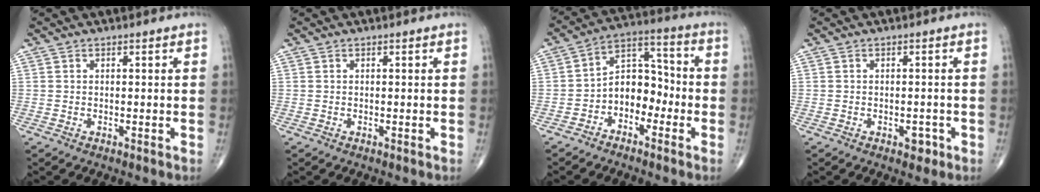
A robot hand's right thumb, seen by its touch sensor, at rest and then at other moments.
{"total": 0.0}
{"total": 9.1, "force": [-3.1, 6.4, 5.6], "torque": [-0.058, 0.048, -0.068]}
{"total": 2.1, "force": [-1.0, 1.3, 1.3], "torque": [-0.009, 0.004, -0.011]}